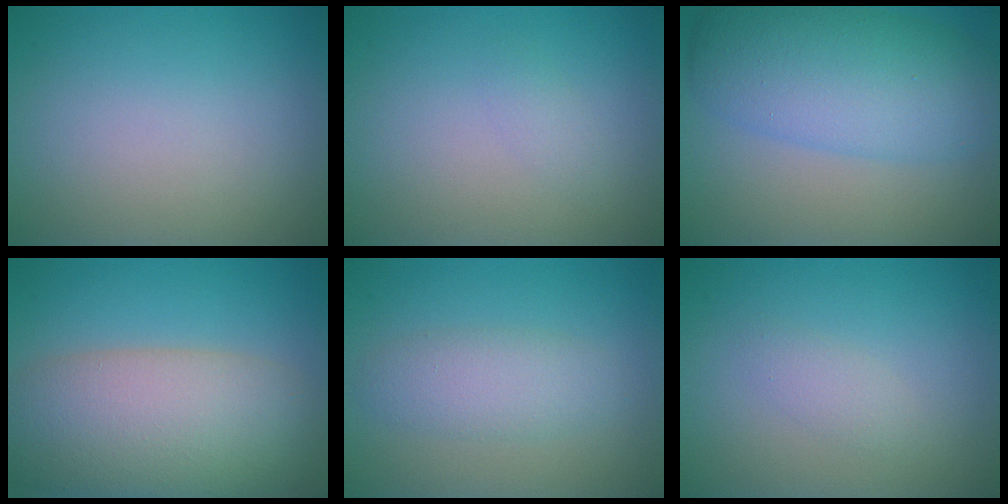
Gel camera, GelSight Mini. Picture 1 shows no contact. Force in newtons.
{"total": 0.9, "press": 0.9, "slide": 0.1}
{"total": 8.2, "press": 8.2, "slide": 0.2}
{"total": 10.2, "press": 10.2, "slide": 0.9}
{"total": 3.0, "press": 3.0, "slide": 0.1}
{"total": 1.4, "press": 1.4, "slide": 0.0}